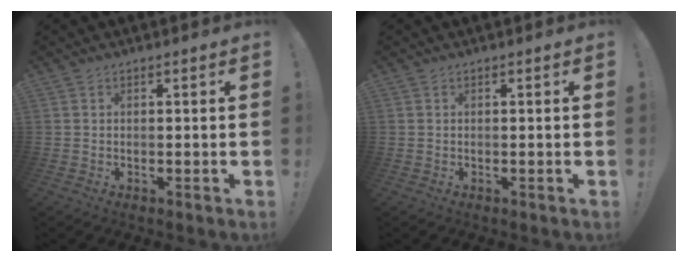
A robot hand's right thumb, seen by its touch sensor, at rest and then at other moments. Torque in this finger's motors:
{"motor_torque": [-0.12, -0.05, 0.23, -0.24, 0.06]}